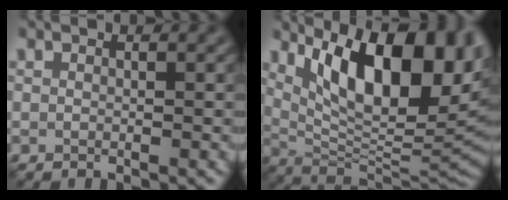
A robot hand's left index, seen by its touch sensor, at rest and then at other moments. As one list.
[{"total": 15.0, "force": [5.2, 6.1, 12.7], "torque": [-0.159, -0.001, 0.089]}]